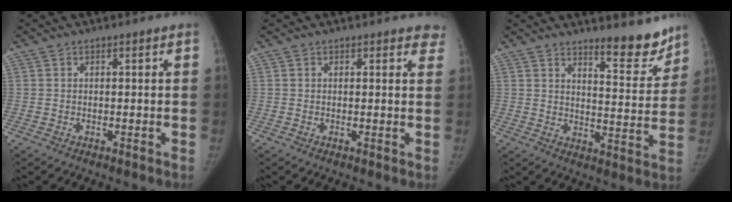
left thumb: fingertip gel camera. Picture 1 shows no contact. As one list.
[{"total": 3.2, "force": [2.8, 1.4, 0.8], "torque": [0.022, -0.010, 0.013]}, {"total": 9.2, "force": [7.8, 2.3, 4.5], "torque": [-0.027, -0.069, 0.115]}]